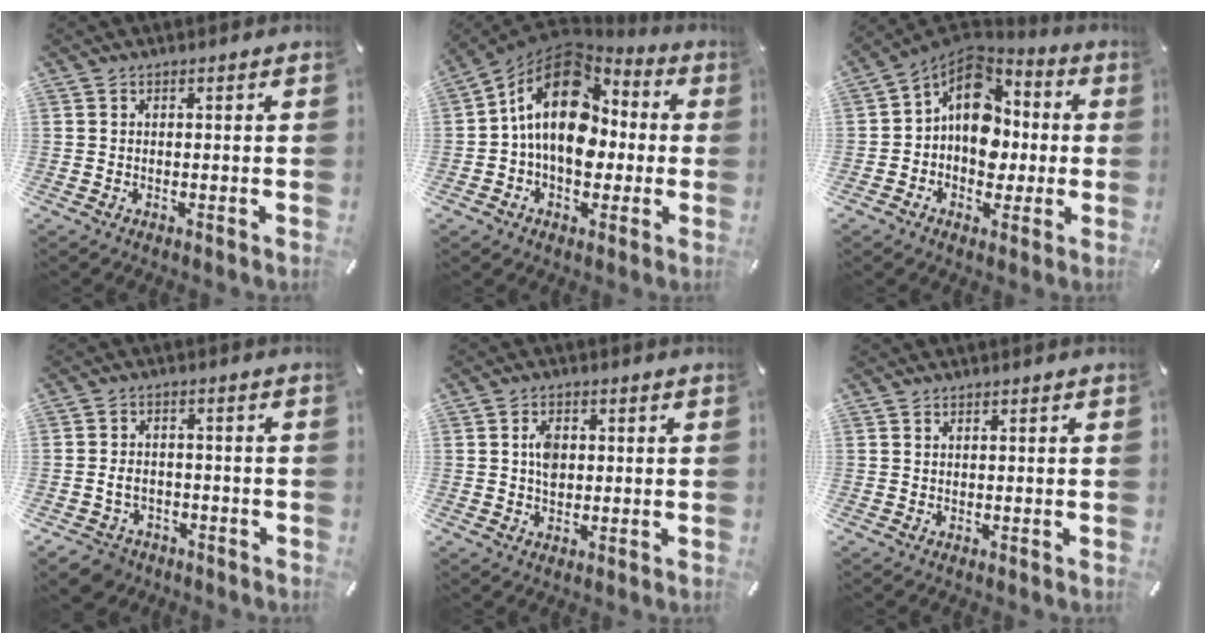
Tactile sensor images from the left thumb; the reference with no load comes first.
{"total": 18.2, "force": [1.5, 13.1, 12.6], "torque": [-0.225, -0.001, 0.019]}
{"total": 13.5, "force": [0.2, 11.0, 7.9], "torque": [-0.127, -0.001, 0.004]}
{"total": 5.3, "force": [-2.3, 4.3, 2.1], "torque": [-0.052, 0.012, -0.043]}
{"total": 4.3, "force": [0.4, 3.0, 3.0], "torque": [-0.048, 0.002, 0.003]}
{"total": 0.0}